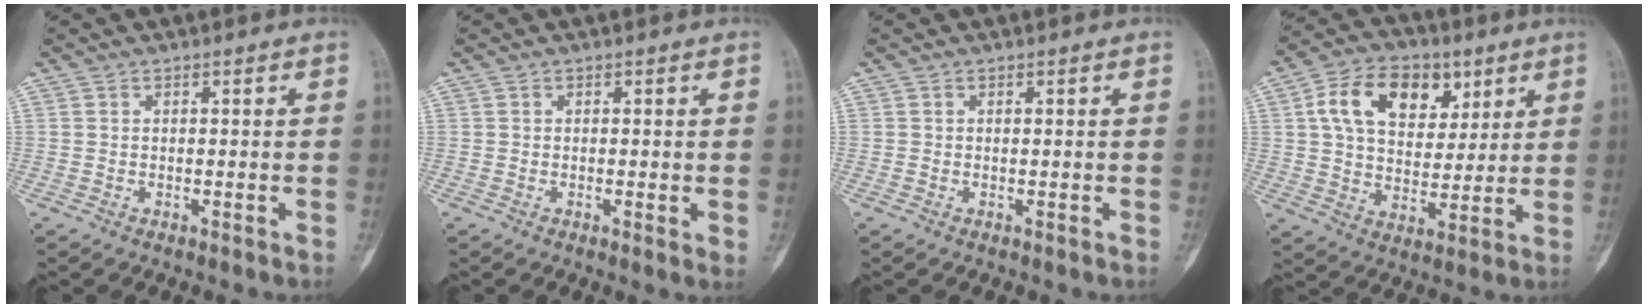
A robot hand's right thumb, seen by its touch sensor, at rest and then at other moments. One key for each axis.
{"total": 1.5, "fx": -0.1, "fy": 0.3, "fz": 1.5, "tx": -0.022, "ty": -0.006, "tz": -0.005}
{"total": 0.0}
{"total": 15.6, "fx": 6.0, "fy": 10.5, "fz": 9.8, "tx": -0.131, "ty": -0.007, "tz": 0.103}